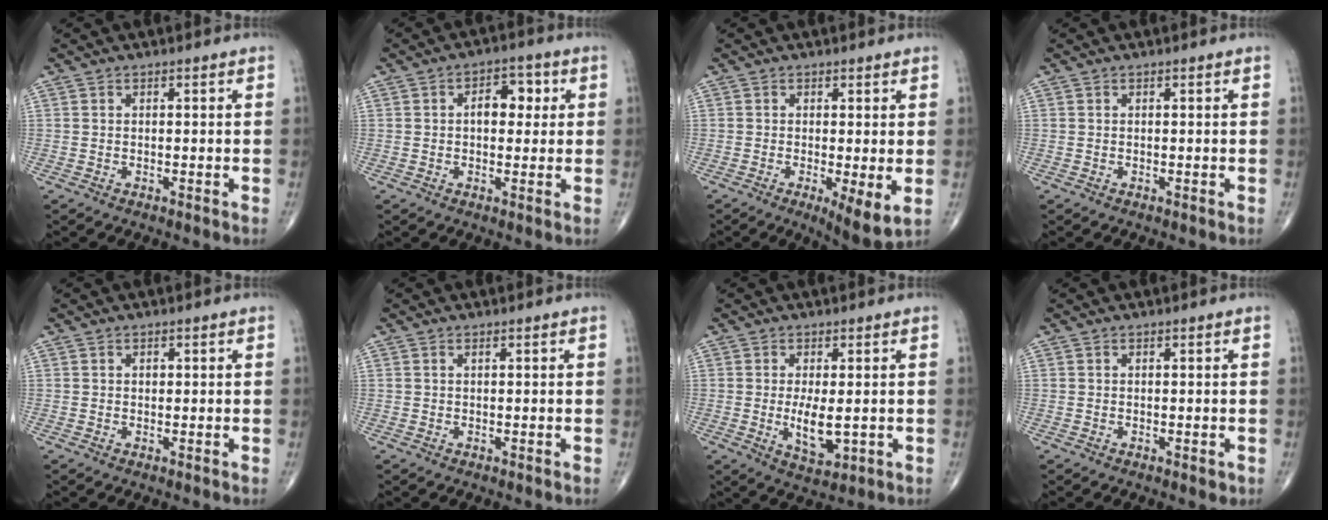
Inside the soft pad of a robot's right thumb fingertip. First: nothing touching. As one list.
[{"total": 6.0, "force": [1.1, 3.8, 4.5], "torque": [-0.039, 0.010, 0.010]}, {"total": 5.9, "force": [-0.9, 1.4, 5.6], "torque": [-0.092, -0.021, -0.016]}, {"total": 0.0}, {"total": 0.7, "force": [0.2, 0.6, 0.4], "torque": [-0.005, 0.000, 0.004]}, {"total": 0.0}, {"total": 6.0, "force": [-0.4, 2.4, 5.5], "torque": [-0.096, -0.016, 0.000]}, {"total": 0.8, "force": [-0.2, 0.4, 0.7], "torque": [-0.005, -0.002, -0.002]}]